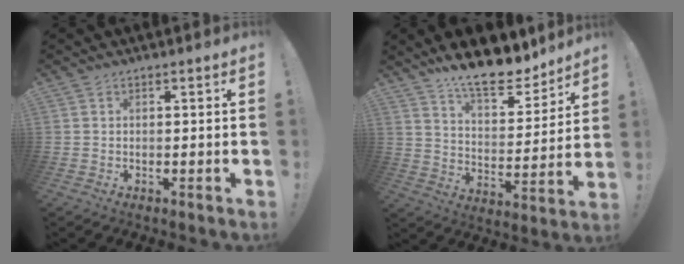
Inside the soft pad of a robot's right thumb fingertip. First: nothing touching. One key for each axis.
{"total": 15.5, "fx": 12.6, "fy": 5.3, "fz": 7.2, "tx": -0.118, "ty": -0.089, "tz": 0.220}